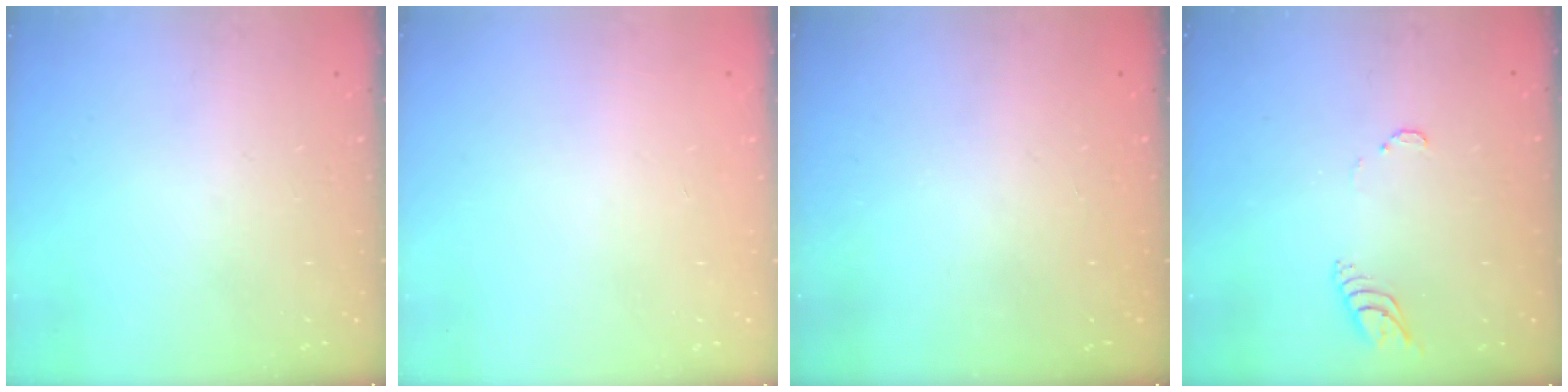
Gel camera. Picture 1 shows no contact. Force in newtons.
{"total": 0.0}
{"total": 0.0}
{"total": 3.9, "press": 3.9, "slide": 0.4}